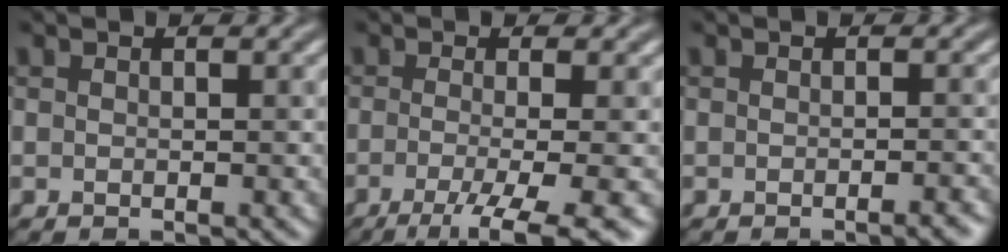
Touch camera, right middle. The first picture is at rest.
{"total": 7.0, "force": [-2.9, 1.8, 6.1], "torque": [-0.081, -0.014, -0.050]}
{"total": 1.8, "force": [-0.9, 0.5, 1.5], "torque": [-0.010, 0.002, -0.015]}